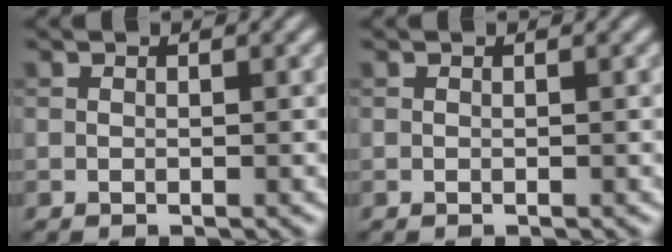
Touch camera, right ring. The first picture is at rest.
{"total": 0.0}